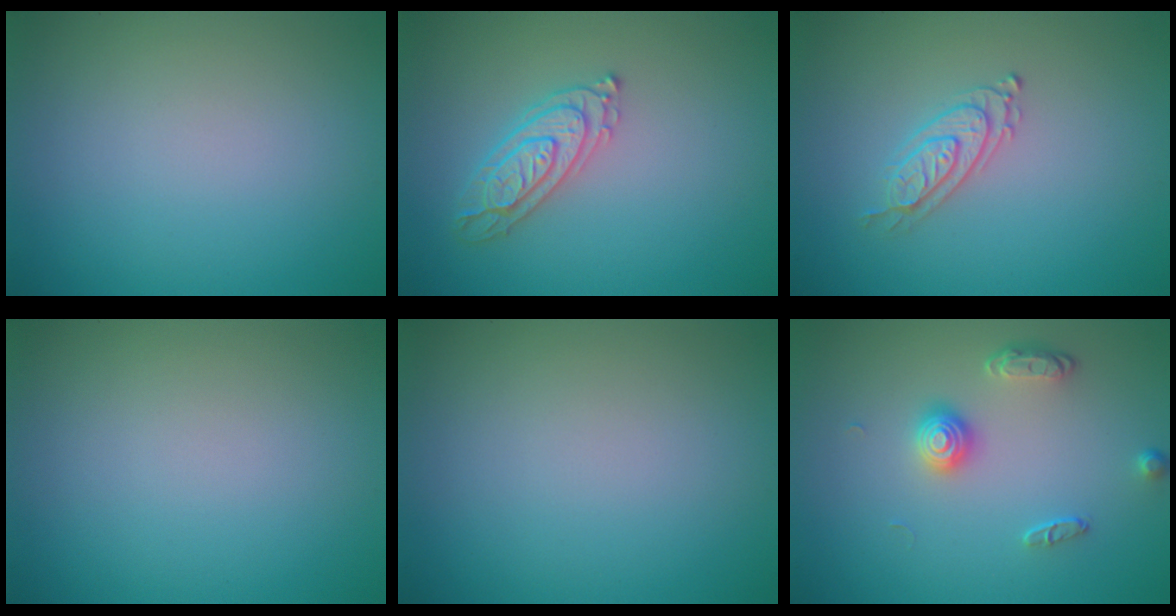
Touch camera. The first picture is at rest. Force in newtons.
{"total": 3.0, "press": 2.9, "slide": 0.7}
{"total": 2.3, "press": 2.1, "slide": 0.9}
{"total": 0.0}
{"total": 0.0}
{"total": 2.3, "press": 1.8, "slide": 1.4}